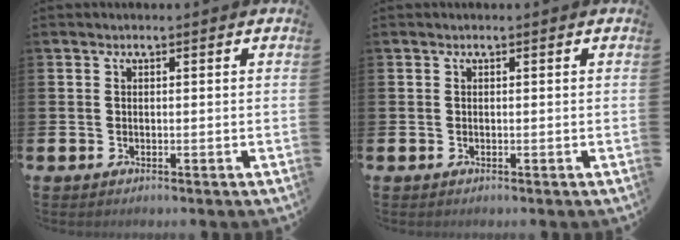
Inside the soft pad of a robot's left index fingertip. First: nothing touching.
{"total": 0.0}